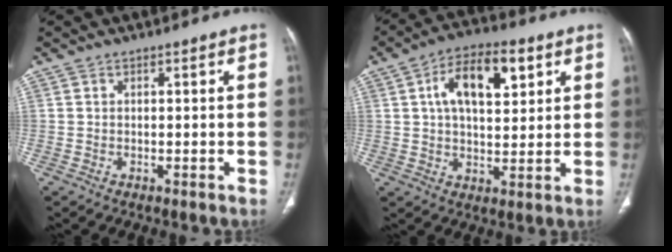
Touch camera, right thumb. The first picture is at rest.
{"total": 13.1, "force": [4.5, 6.6, 10.3], "torque": [-0.150, 0.003, 0.071]}